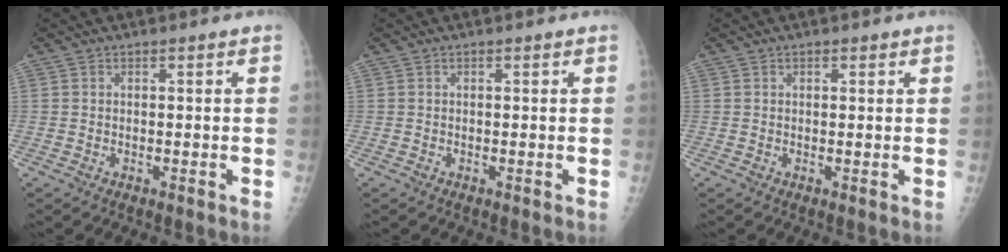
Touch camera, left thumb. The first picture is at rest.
{"total": 0.0}
{"total": 0.8, "force": [0.5, 0.4, 0.5], "torque": [-0.005, -0.001, 0.006]}